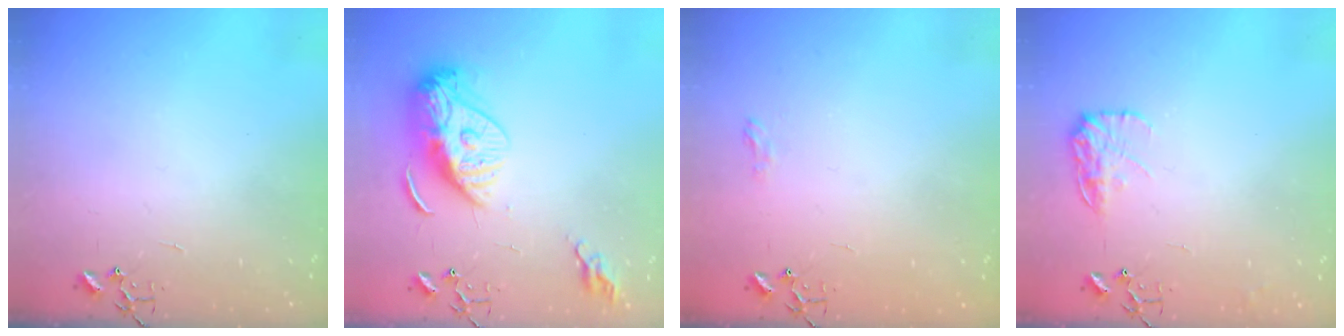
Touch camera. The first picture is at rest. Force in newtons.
{"total": 15.5, "press": 15.4, "slide": 1.3}
{"total": 6.5, "press": 6.5, "slide": 0.6}
{"total": 11.4, "press": 11.3, "slide": 0.4}